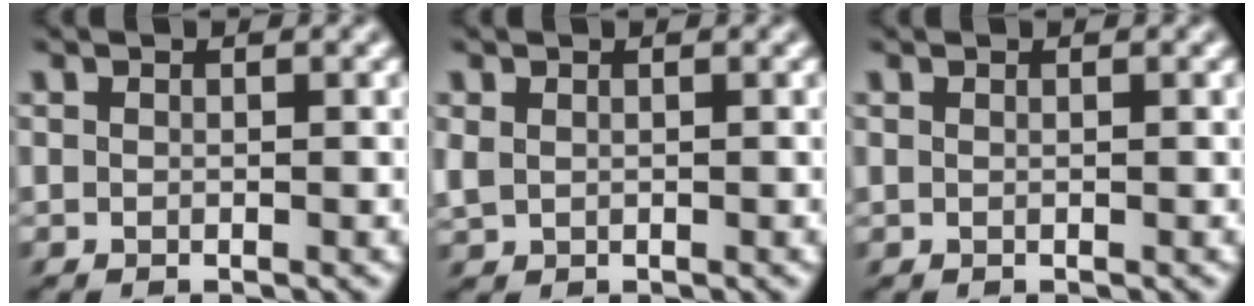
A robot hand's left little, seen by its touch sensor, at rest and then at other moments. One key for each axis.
{"total": 1.2, "fx": 0.2, "fy": 0.8, "fz": 0.9, "tx": -0.029, "ty": 0.001, "tz": 0.004}
{"total": 0.0}